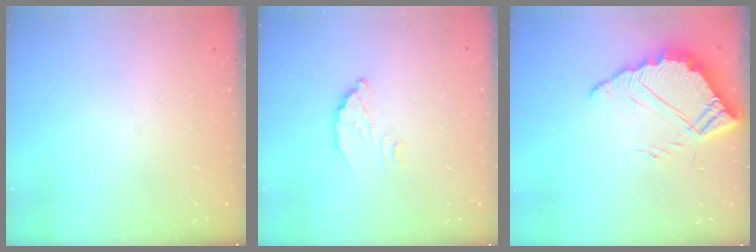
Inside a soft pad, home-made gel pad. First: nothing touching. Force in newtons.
{"total": 4.0, "press": 4.0, "slide": 0.2}
{"total": 7.2, "press": 7.2, "slide": 0.5}